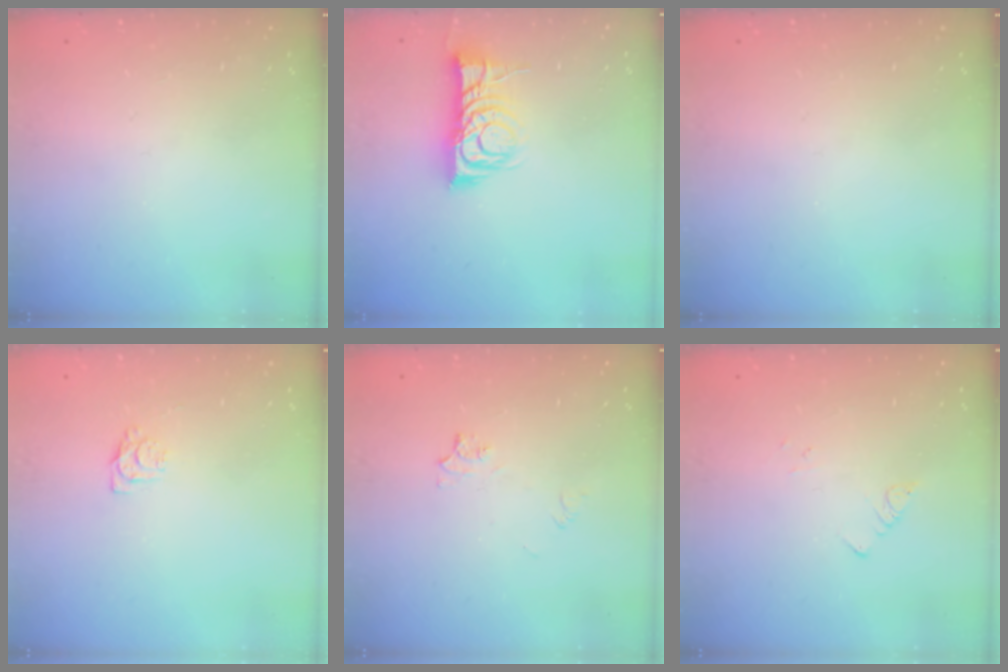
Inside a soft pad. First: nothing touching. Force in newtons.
{"total": 10.8, "press": 10.8, "slide": 0.8}
{"total": 0.0}
{"total": 4.7, "press": 4.6, "slide": 0.7}
{"total": 4.3, "press": 4.2, "slide": 0.5}
{"total": 1.8, "press": 1.8, "slide": 0.2}